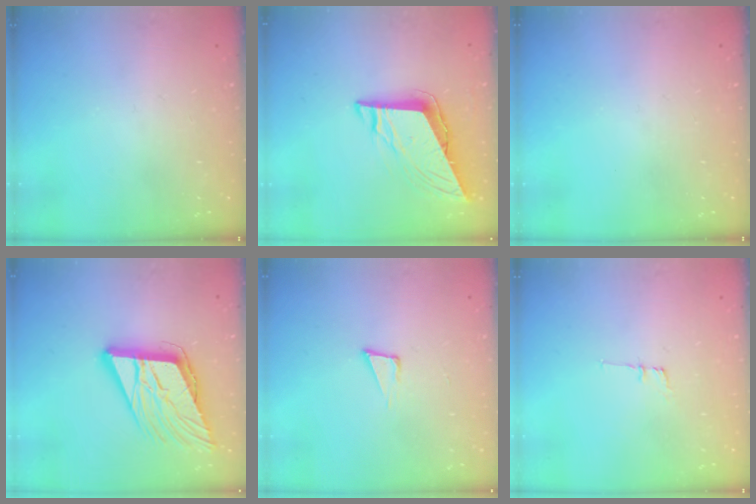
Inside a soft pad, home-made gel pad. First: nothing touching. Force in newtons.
{"total": 8.9, "press": 8.8, "slide": 1.4}
{"total": 0.0}
{"total": 15.3, "press": 14.7, "slide": 4.1}
{"total": 3.9, "press": 2.6, "slide": 2.9}
{"total": 6.6, "press": 6.2, "slide": 2.3}